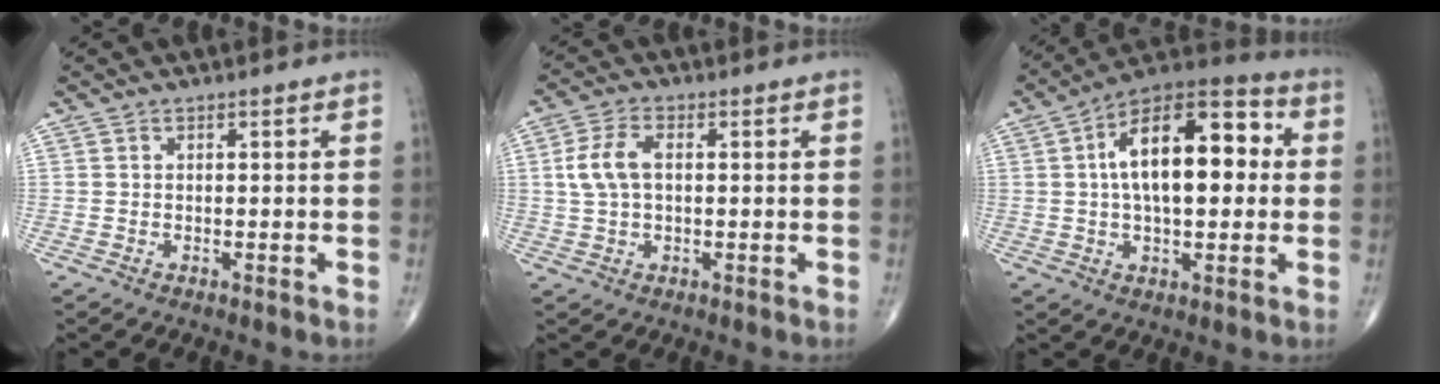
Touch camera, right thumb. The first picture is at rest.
{"total": 6.2, "force": [0.8, 3.4, 5.1], "torque": [-0.116, 0.014, 0.014]}
{"total": 18.8, "force": [2.6, 9.2, 16.2], "torque": [-0.233, 0.031, 0.031]}